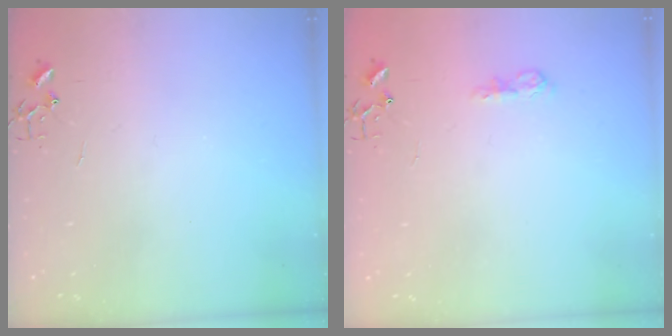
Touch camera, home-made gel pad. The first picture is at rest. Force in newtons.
{"total": 7.9, "press": 7.9, "slide": 0.9}